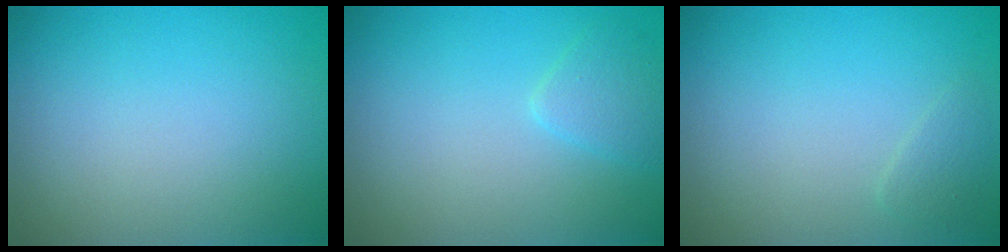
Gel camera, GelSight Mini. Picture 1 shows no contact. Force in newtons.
{"total": 1.6, "press": 1.6, "slide": 0.1}
{"total": 0.9, "press": 0.9, "slide": 0.0}